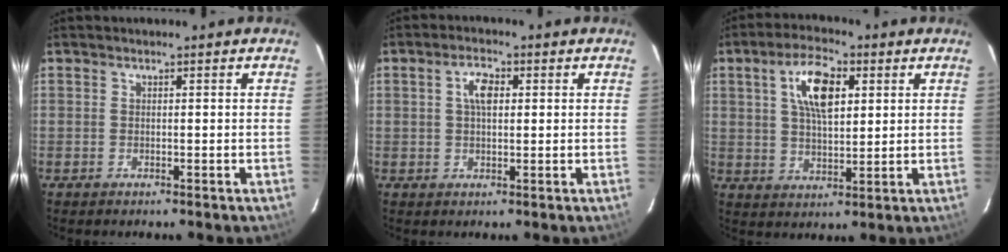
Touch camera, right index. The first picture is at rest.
{"total": 4.0, "force": [0.9, 2.1, 3.3], "torque": [-0.061, 0.012, 0.019]}
{"total": 9.7, "force": [3.3, 4.2, 8.1], "torque": [-0.151, 0.016, 0.061]}